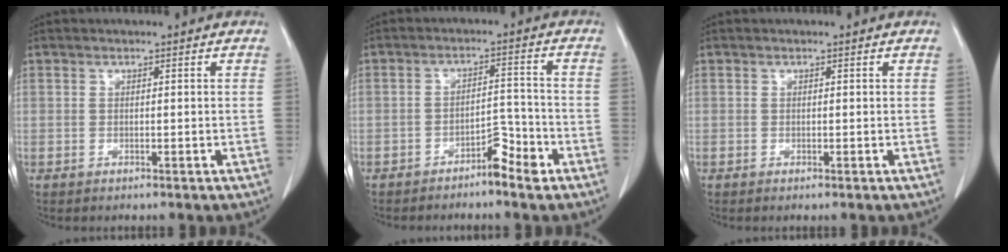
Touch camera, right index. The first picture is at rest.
{"total": 4.3, "force": [-3.3, 0.9, 2.6], "torque": [-0.034, 0.007, -0.056]}
{"total": 0.0}